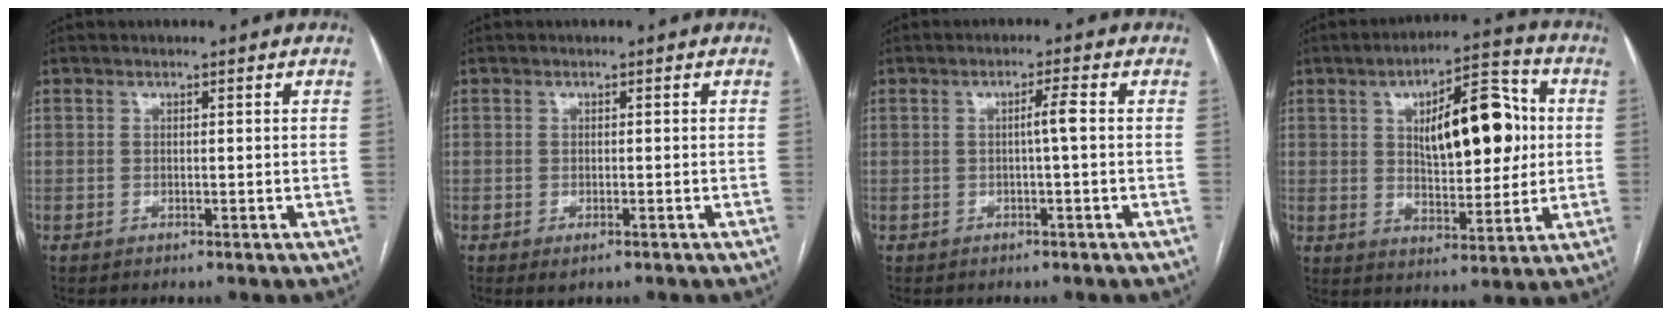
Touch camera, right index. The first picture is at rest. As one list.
[{"total": 1.7, "force": [-0.9, 0.6, 1.3], "torque": [-0.018, -0.004, -0.008]}, {"total": 2.3, "force": [0.0, -0.3, 2.2], "torque": [-0.036, 0.002, -0.001]}, {"total": 14.4, "force": [2.8, 5.4, 13.0], "torque": [-0.193, 0.022, 0.048]}]